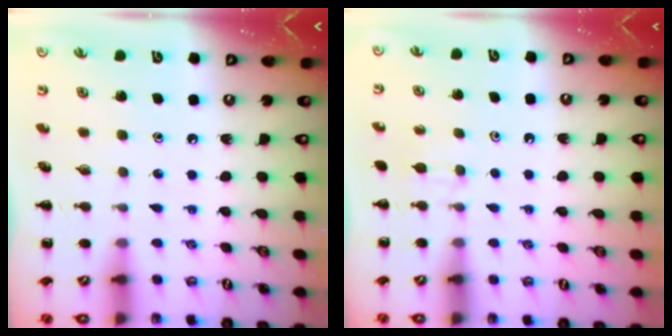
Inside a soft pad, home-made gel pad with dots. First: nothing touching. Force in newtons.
{"total": 3.9, "press": 3.7, "slide": 1.2}